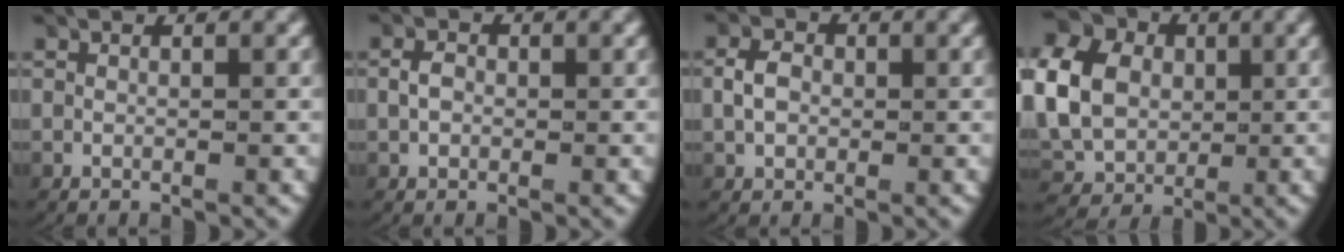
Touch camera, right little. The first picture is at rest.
{"total": 1.4, "force": [0.0, 1.1, 0.9], "torque": [-0.023, 0.002, 0.000]}
{"total": 2.4, "force": [0.1, 1.9, 1.5], "torque": [-0.033, 0.004, 0.003]}
{"total": 10.6, "force": [1.0, 9.2, 5.3], "torque": [-0.130, -0.018, 0.020]}